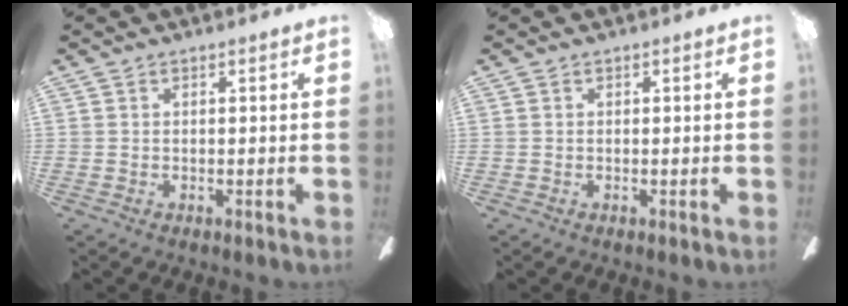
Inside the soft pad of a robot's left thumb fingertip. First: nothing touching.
{"total": 0.0}